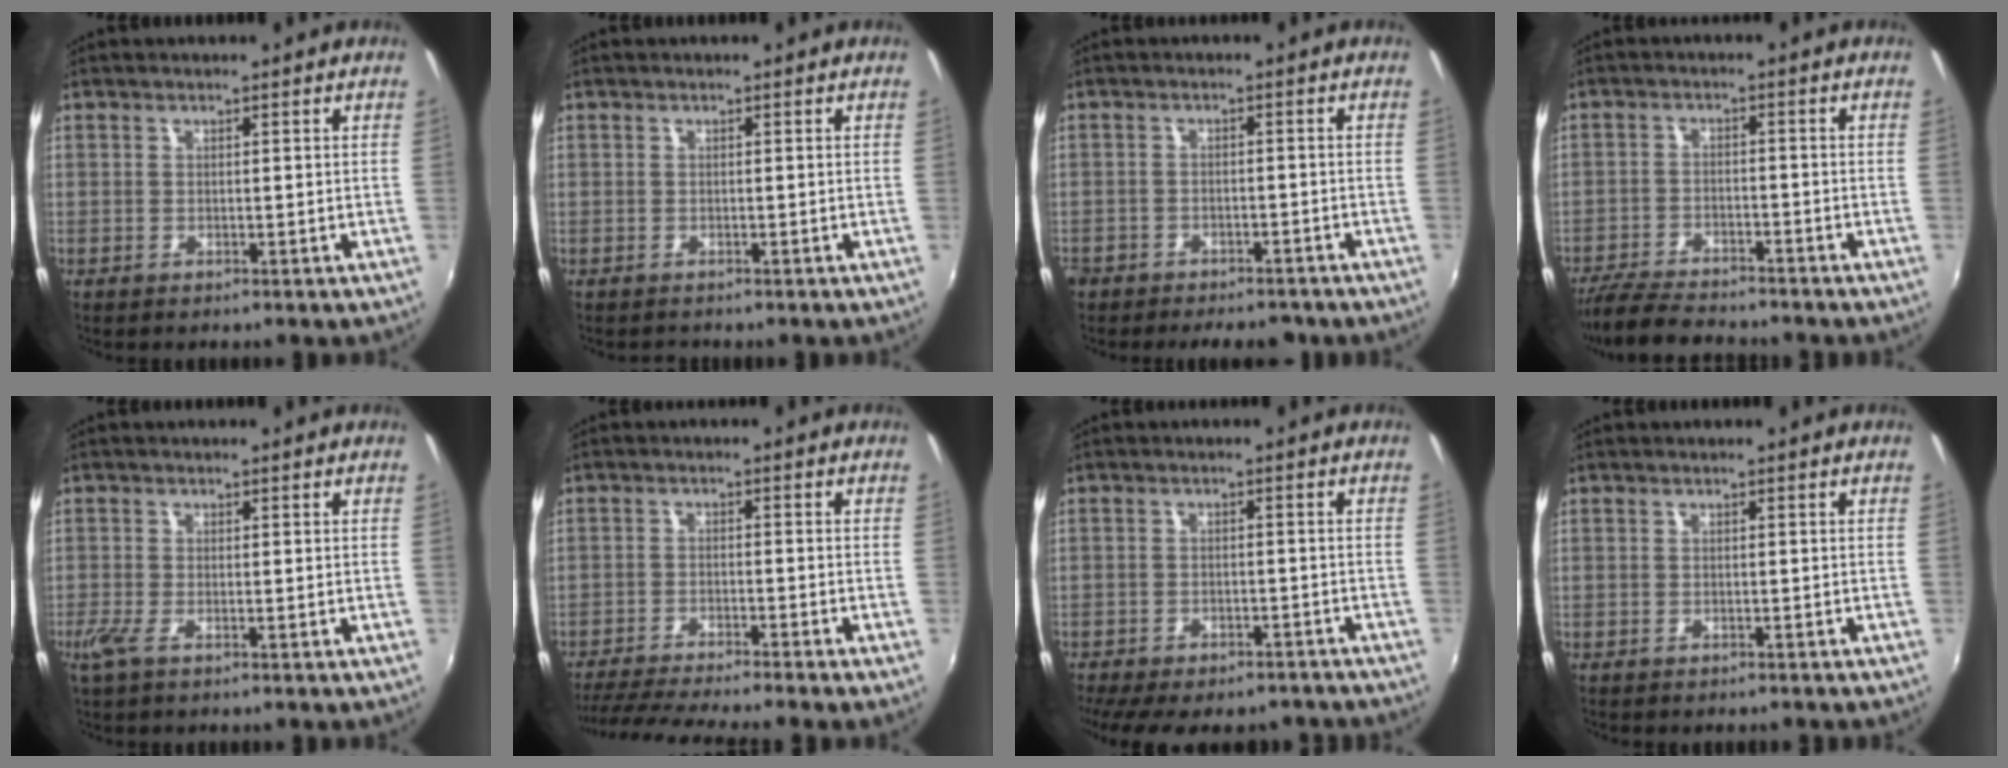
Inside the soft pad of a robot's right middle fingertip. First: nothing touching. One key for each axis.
{"total": 0.7, "fx": -0.6, "fy": 0.4, "fz": -0.1, "tx": 0.001, "ty": 0.002, "tz": -0.009}
{"total": 9.5, "fx": -7.4, "fy": 4.8, "fz": 3.5, "tx": -0.100, "ty": -0.007, "tz": -0.106}
{"total": 10.3, "fx": -9.2, "fy": 2.1, "fz": 4.1, "tx": -0.110, "ty": -0.017, "tz": -0.156}
{"total": 2.4, "fx": -1.4, "fy": 0.3, "fz": 1.9, "tx": -0.042, "ty": -0.010, "tz": -0.029}
{"total": 11.2, "fx": -9.9, "fy": -1.1, "fz": 5.0, "tx": -0.112, "ty": -0.018, "tz": -0.162}
{"total": 15.5, "fx": -12.9, "fy": 5.4, "fz": 6.8, "tx": -0.146, "ty": -0.022, "tz": -0.168}
{"total": 1.5, "fx": -1.4, "fy": 0.4, "fz": 0.5, "tx": -0.013, "ty": -0.007, "tz": -0.018}